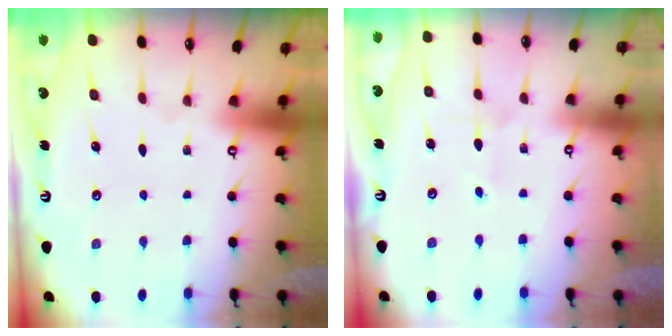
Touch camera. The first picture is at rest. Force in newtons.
{"total": 1.9, "press": 1.9, "slide": 0.1}